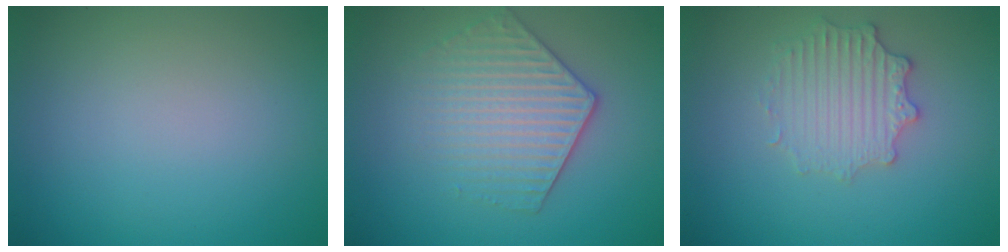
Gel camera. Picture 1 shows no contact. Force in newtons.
{"total": 4.0, "press": 3.5, "slide": 1.8}
{"total": 2.7, "press": 2.6, "slide": 0.5}